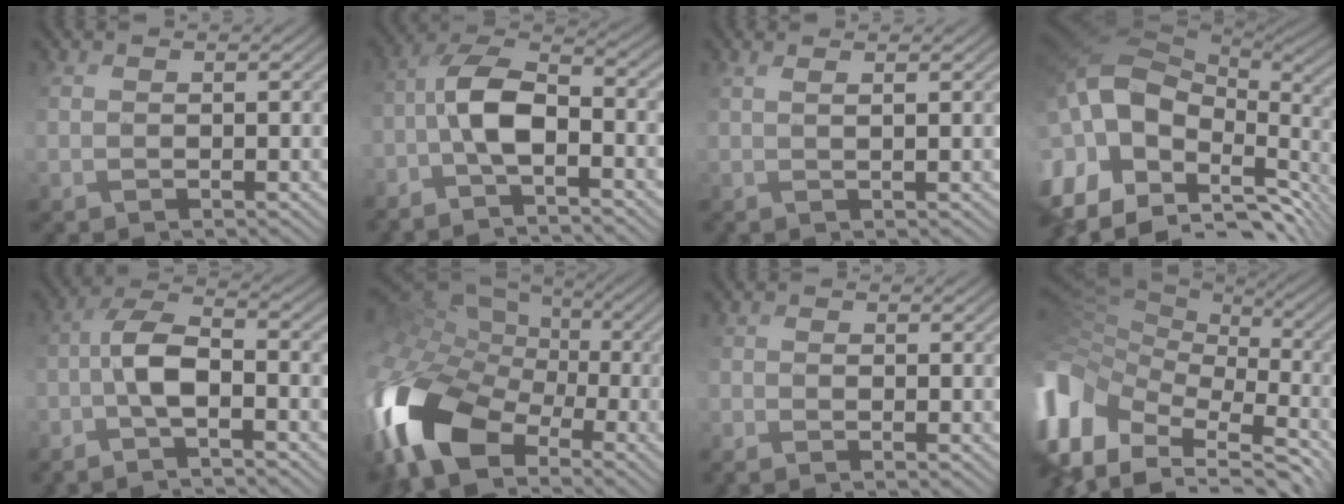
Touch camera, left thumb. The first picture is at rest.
{"total": 7.4, "force": [-3.2, 2.8, 6.0], "torque": [-0.120, 0.009, -0.080]}
{"total": 1.9, "force": [0.8, 0.4, 1.7], "torque": [-0.030, 0.006, 0.005]}
{"total": 17.9, "force": [-3.7, 11.9, 12.9], "torque": [-0.301, 0.001, -0.057]}
{"total": 6.1, "force": [-2.9, 2.0, 5.1], "torque": [-0.100, 0.008, -0.070]}
{"total": 18.9, "force": [-6.7, 11.2, 13.7], "torque": [-0.337, -0.036, -0.113]}
{"total": 2.1, "force": [-1.6, 0.7, 1.1], "torque": [-0.022, -0.006, -0.033]}
{"total": 15.2, "force": [-4.7, 10.4, 10.0], "torque": [-0.288, -0.023, -0.070]}